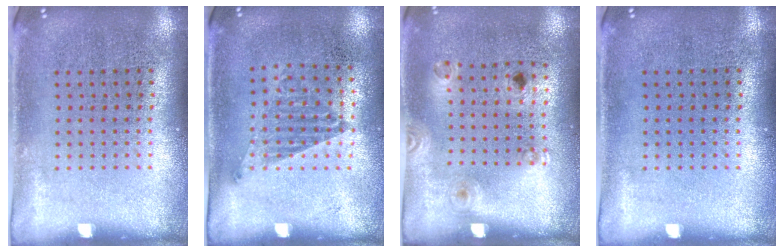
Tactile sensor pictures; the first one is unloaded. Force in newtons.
{"total": 1.0, "press": 0.8, "slide": 0.7}
{"total": 1.3, "press": 0.9, "slide": 1.0}
{"total": 0.0}